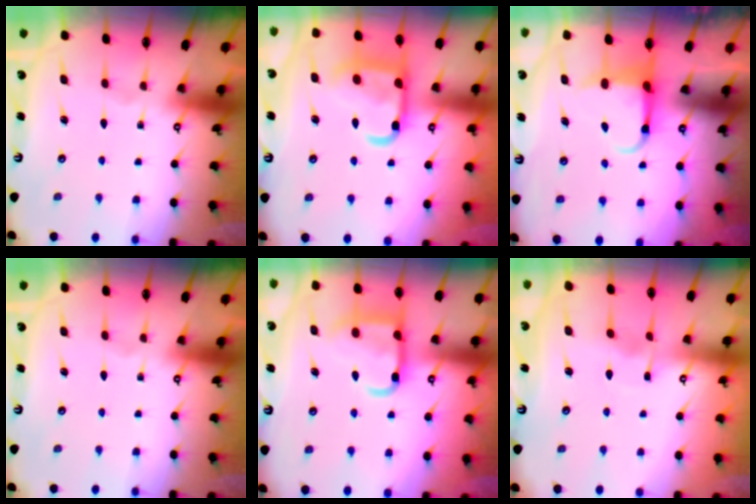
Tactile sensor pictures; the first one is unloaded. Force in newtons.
{"total": 15.3, "press": 15.2, "slide": 1.5}
{"total": 3.9, "press": 3.8, "slide": 0.9}
{"total": 0.0}
{"total": 13.4, "press": 13.3, "slide": 1.5}
{"total": 2.9, "press": 2.9, "slide": 0.2}